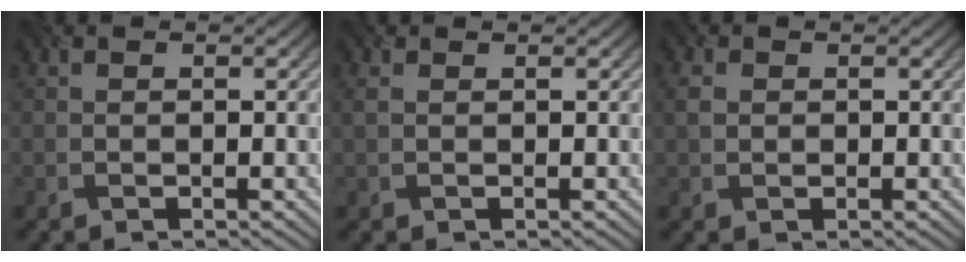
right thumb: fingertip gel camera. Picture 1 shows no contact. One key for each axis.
{"total": 0.8, "fx": 0.7, "fy": 0.0, "fz": 0.2, "tx": -0.018, "ty": 0.003, "tz": 0.011}
{"total": 1.3, "fx": 0.8, "fy": 1.0, "fz": 0.3, "tx": -0.020, "ty": 0.001, "tz": 0.008}